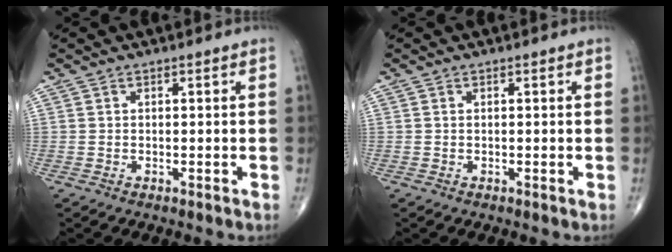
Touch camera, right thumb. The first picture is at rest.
{"total": 0.0}